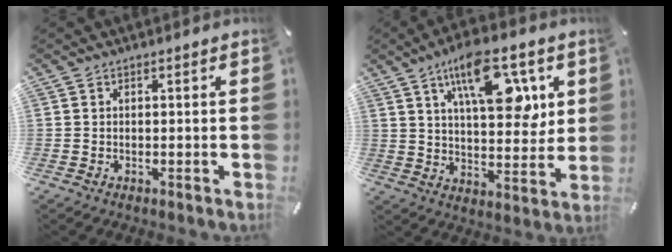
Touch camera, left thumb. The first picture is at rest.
{"total": 17.2, "force": [8.4, 8.1, 12.6], "torque": [-0.185, -0.025, 0.137]}